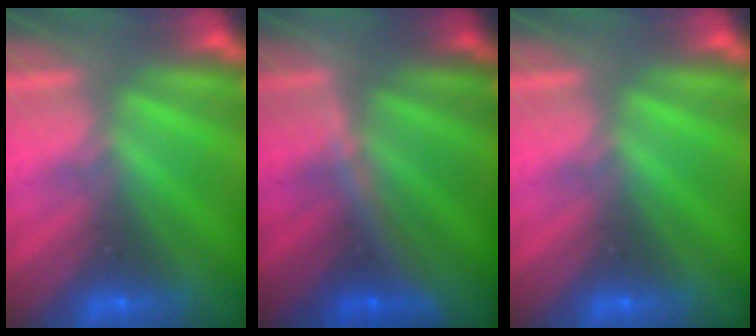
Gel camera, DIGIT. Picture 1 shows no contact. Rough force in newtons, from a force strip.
{"total": 3.4}
{"total": 0.0}